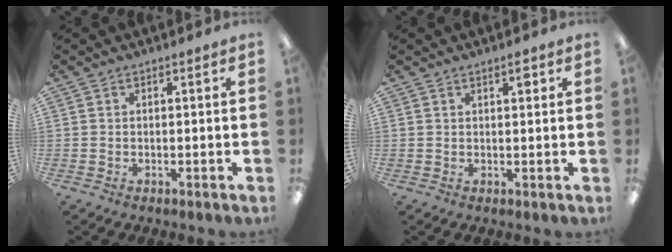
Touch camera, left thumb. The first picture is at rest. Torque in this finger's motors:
{"motor_torque": [-0.13, 0.00, -0.03, 0.15, 0.02]}